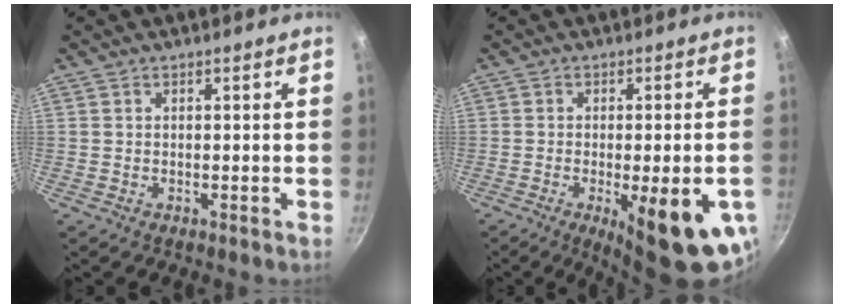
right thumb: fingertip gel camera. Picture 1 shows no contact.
{"total": 15.8, "force": [-5.5, 4.4, 14.2], "torque": [-0.157, 0.004, -0.066]}